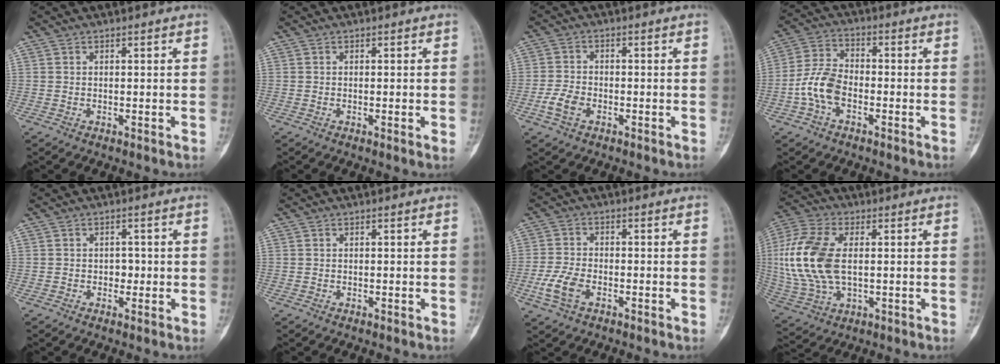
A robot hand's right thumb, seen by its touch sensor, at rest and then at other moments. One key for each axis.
{"total": 1.4, "fx": -0.3, "fy": 0.2, "fz": 1.4, "tx": -0.019, "ty": -0.003, "tz": -0.003}
{"total": 4.3, "fx": -1.9, "fy": 2.8, "fz": 2.7, "tx": -0.057, "ty": 0.011, "tz": -0.038}
{"total": 8.0, "fx": -2.7, "fy": 4.8, "fz": 5.9, "tx": -0.117, "ty": 0.028, "tz": -0.060}
{"total": 1.8, "fx": -0.3, "fy": 1.5, "fz": 1.1, "tx": 0.001, "ty": 0.006, "tz": -0.008}
{"total": 0.0}
{"total": 6.1, "fx": -2.5, "fy": 3.5, "fz": 4.4, "tx": -0.100, "ty": 0.009, "tz": -0.050}
{"total": 16.8, "fx": 1.3, "fy": 9.5, "fz": 13.7, "tx": -0.311, "ty": 0.004, "tz": 0.028}